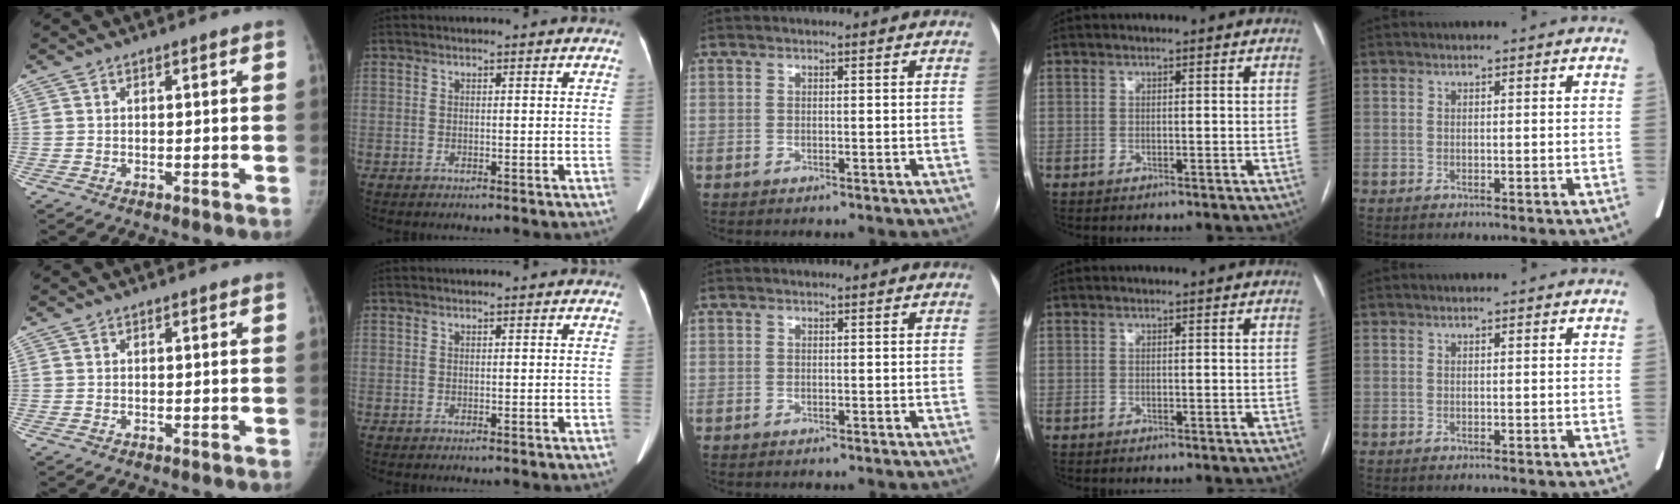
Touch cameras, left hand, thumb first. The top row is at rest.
{}